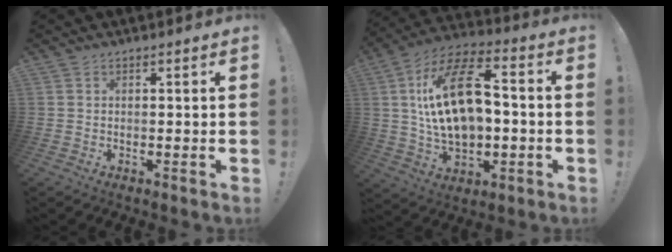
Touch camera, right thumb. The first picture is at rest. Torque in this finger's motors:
{"motor_torque": [1.73, 3.28, 1.30, 0.75, 0.15]}